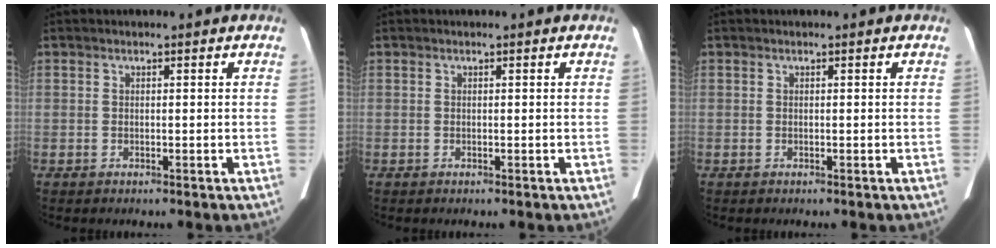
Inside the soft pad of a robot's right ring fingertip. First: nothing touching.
{"total": 0.0}
{"total": 0.0}